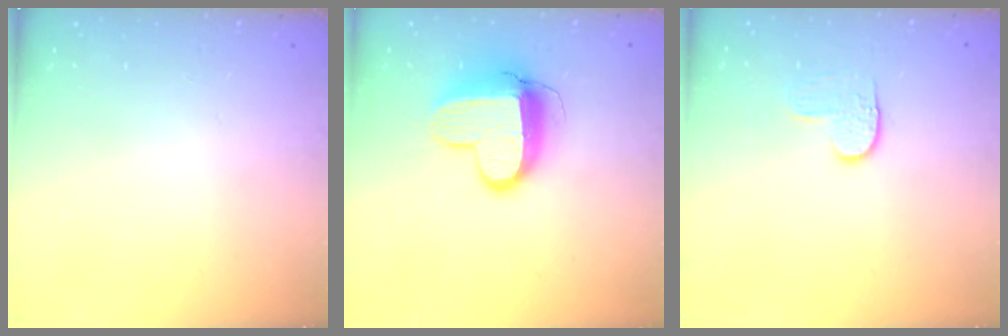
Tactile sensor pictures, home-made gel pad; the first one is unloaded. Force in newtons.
{"total": 12.4, "press": 12.3, "slide": 1.3}
{"total": 3.3, "press": 3.3, "slide": 0.4}